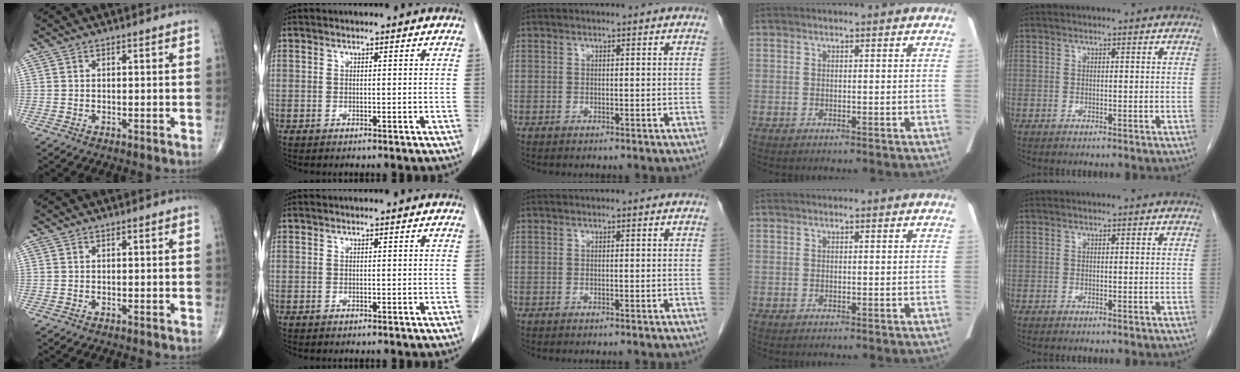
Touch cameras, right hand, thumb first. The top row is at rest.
{}